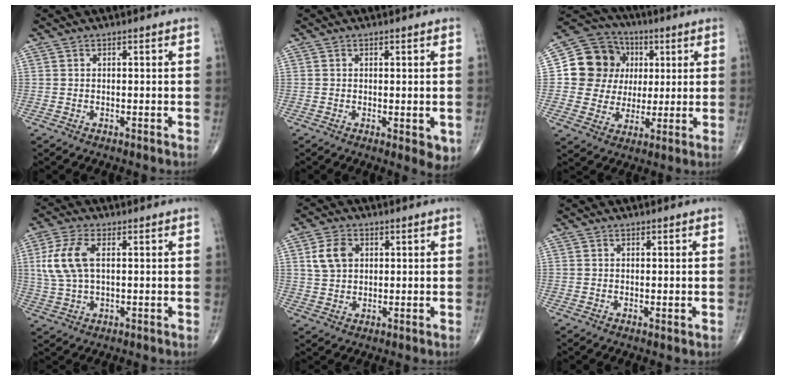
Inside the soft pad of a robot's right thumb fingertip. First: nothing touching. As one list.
[{"total": 4.1, "force": [-0.9, 1.5, 3.7], "torque": [-0.039, -0.010, -0.008]}, {"total": 14.9, "force": [2.7, 13.7, 5.4], "torque": [-0.054, 0.016, 0.049]}, {"total": 9.1, "force": [1.8, 4.7, 7.6], "torque": [-0.177, 0.007, 0.036]}, {"total": 6.2, "force": [1.8, 4.5, 3.8], "torque": [-0.062, -0.001, 0.034]}, {"total": 0.7, "force": [0.0, 0.2, 0.6], "torque": [-0.014, -0.005, 0.001]}]